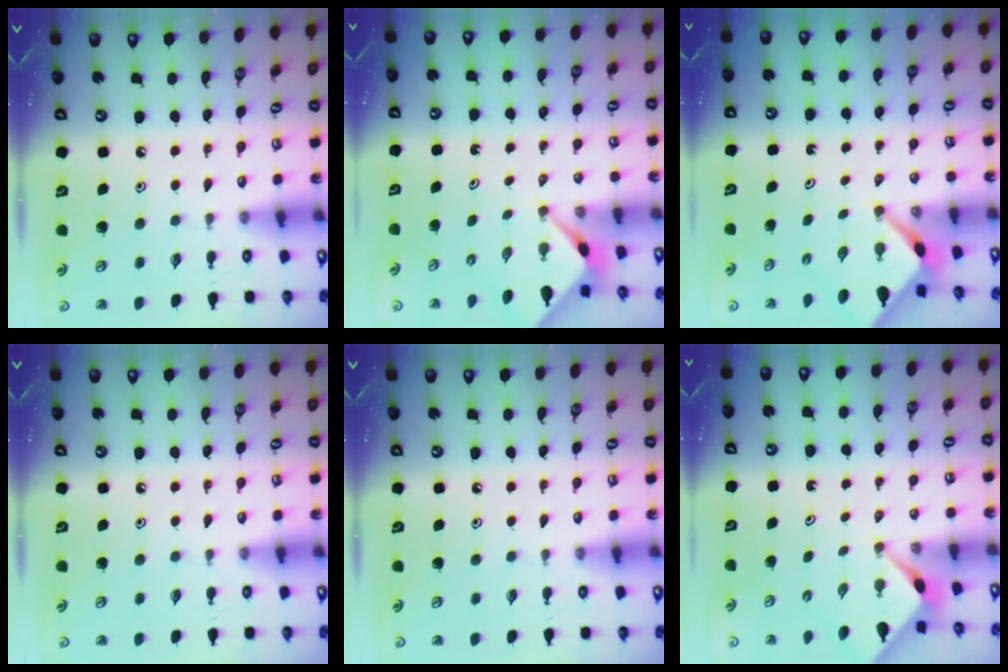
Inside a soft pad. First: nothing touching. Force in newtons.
{"total": 2.2, "press": 2.2, "slide": 0.3}
{"total": 2.5, "press": 2.5, "slide": 0.3}
{"total": 0.0}
{"total": 0.0}
{"total": 2.3, "press": 2.2, "slide": 0.3}